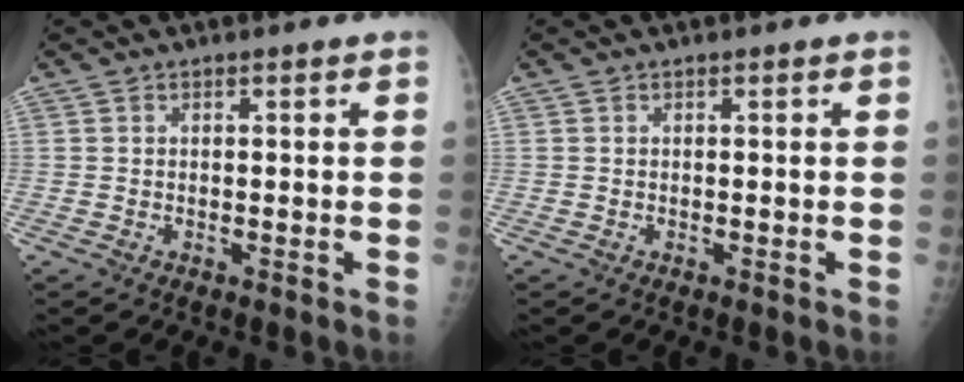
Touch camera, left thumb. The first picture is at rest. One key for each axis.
{"total": 0.0}